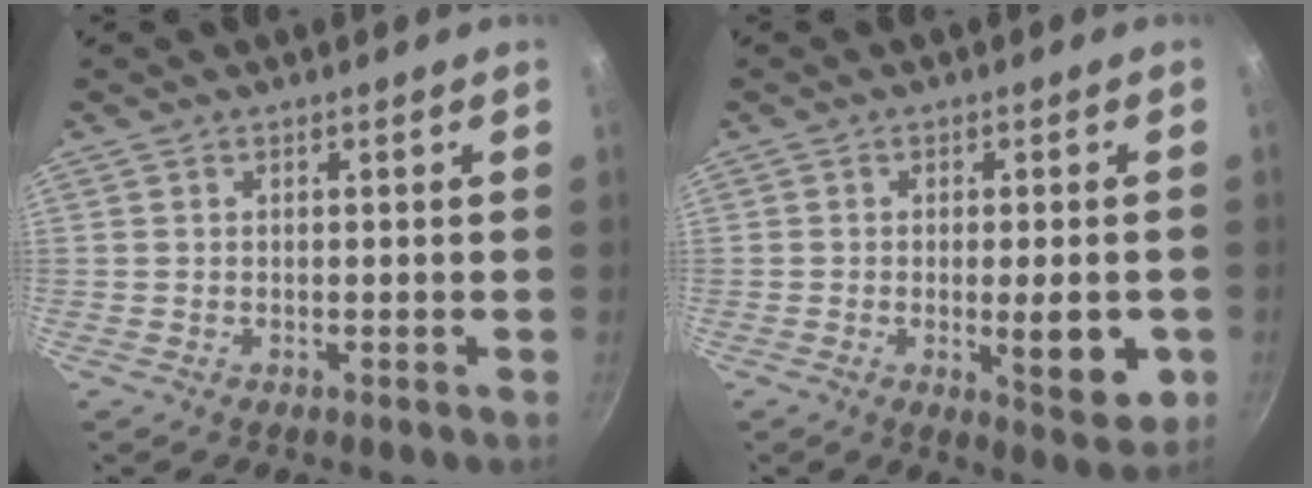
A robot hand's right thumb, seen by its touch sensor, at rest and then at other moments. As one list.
[{"total": 9.2, "force": [-2.0, 2.9, 8.5], "torque": [-0.102, -0.007, -0.022]}]